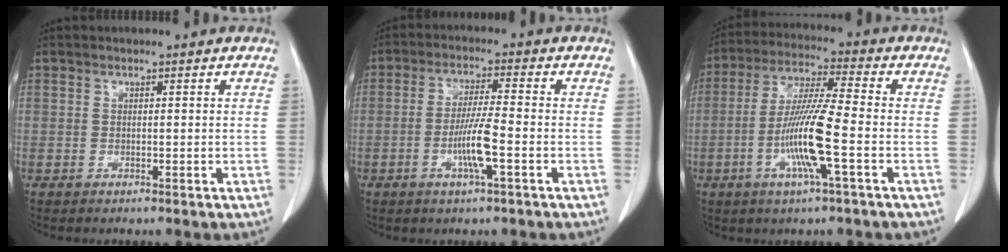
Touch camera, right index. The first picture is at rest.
{"total": 6.5, "force": [-2.2, 0.1, 6.1], "torque": [-0.121, -0.003, -0.041]}
{"total": 11.5, "force": [-3.3, 0.0, 11.0], "torque": [-0.220, -0.007, -0.067]}